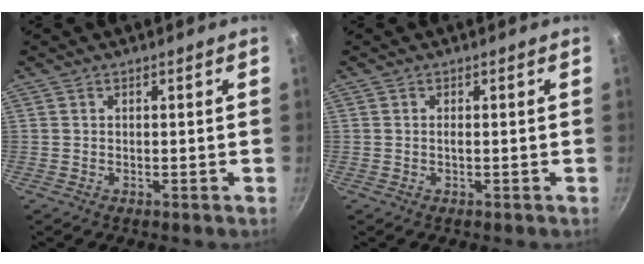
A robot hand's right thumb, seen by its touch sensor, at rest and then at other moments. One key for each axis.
{"total": 0.5, "fx": -0.1, "fy": 0.0, "fz": 0.5, "tx": -0.010, "ty": 0.000, "tz": -0.002}